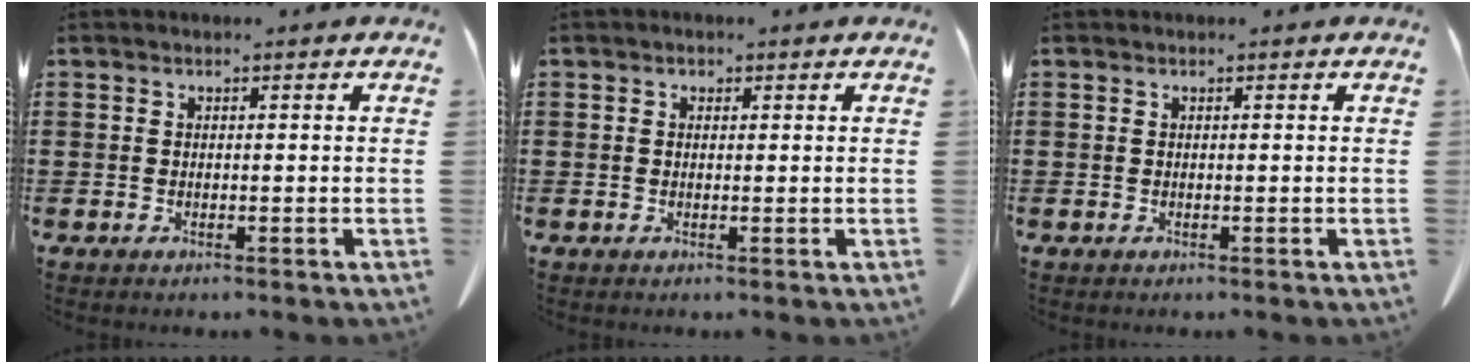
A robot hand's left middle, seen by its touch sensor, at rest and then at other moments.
{"total": 0.6, "force": [0.2, 0.5, 0.2], "torque": [-0.006, 0.004, 0.004]}
{"total": 0.0}